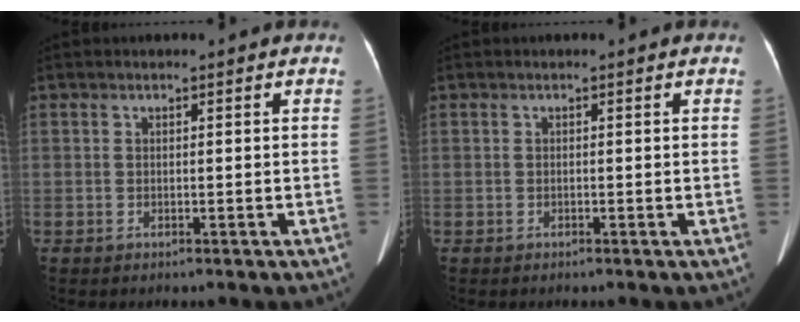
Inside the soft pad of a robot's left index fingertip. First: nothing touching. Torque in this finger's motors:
{"motor_torque": [0.00, 0.00, 0.00, 0.00]}